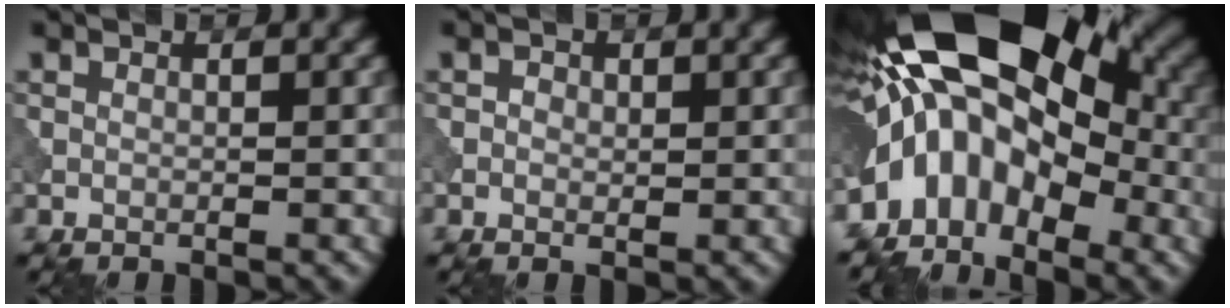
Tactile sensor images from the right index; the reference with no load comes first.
{"total": 0.7, "force": [0.1, 0.6, 0.4], "torque": [-0.004, -0.002, 0.000]}
{"total": 14.5, "force": [-1.0, 8.9, 11.3], "torque": [-0.174, 0.029, -0.033]}